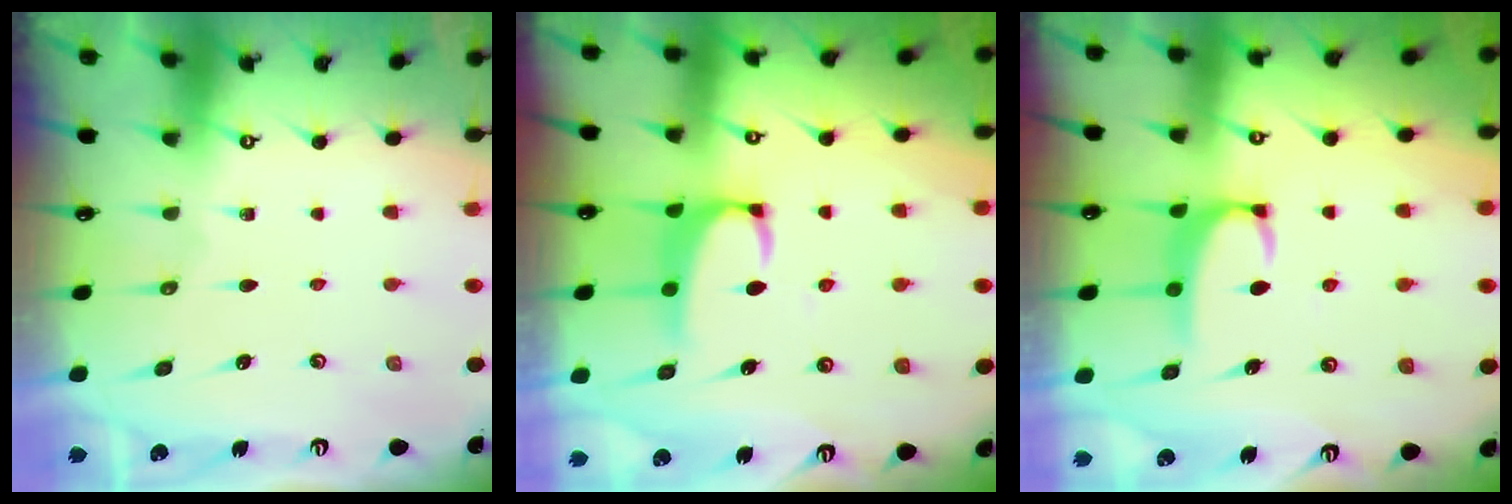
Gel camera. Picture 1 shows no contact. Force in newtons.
{"total": 2.4, "press": 2.3, "slide": 0.7}
{"total": 2.3, "press": 2.3, "slide": 0.6}